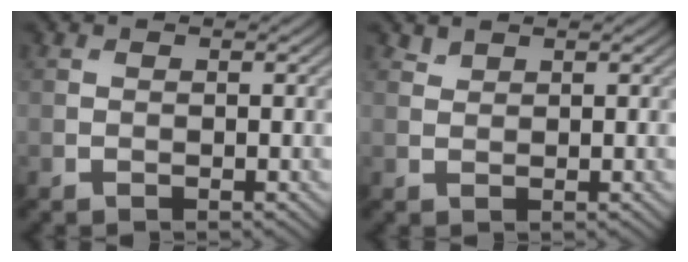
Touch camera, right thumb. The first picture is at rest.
{"total": 1.0, "force": [0.9, 0.2, 0.2], "torque": [-0.005, -0.001, 0.022]}